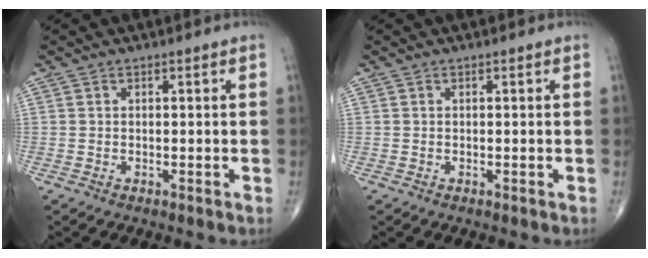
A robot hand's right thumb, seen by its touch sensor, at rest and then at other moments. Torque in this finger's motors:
{"motor_torque": [0.21, -0.02, -0.11, -0.03, 0.01]}